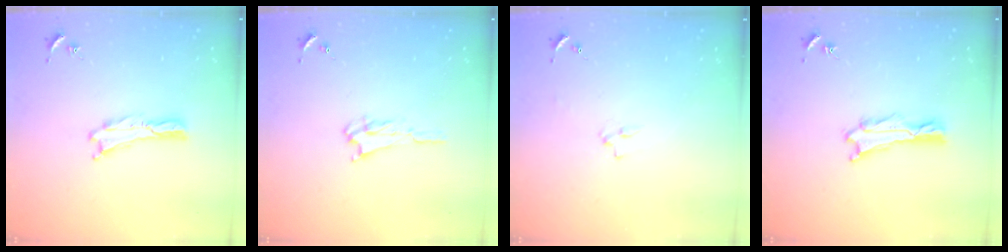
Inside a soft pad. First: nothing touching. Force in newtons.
{"total": 2.5, "press": 2.5, "slide": 0.3}
{"total": 2.3, "press": 2.3, "slide": 0.3}
{"total": 1.0, "press": 1.0, "slide": 0.1}